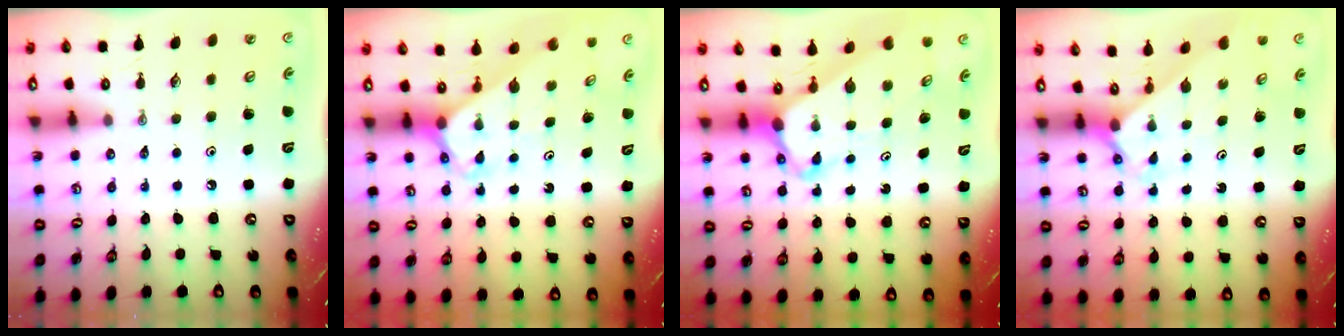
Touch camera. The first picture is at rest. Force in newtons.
{"total": 2.7, "press": 2.7, "slide": 0.2}
{"total": 5.1, "press": 5.1, "slide": 0.3}
{"total": 1.9, "press": 1.9, "slide": 0.1}